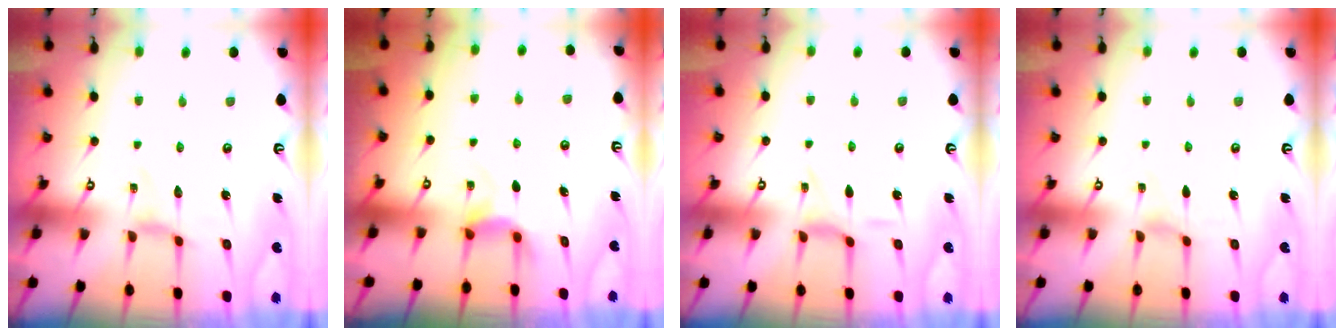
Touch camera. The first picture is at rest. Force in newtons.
{"total": 4.8, "press": 4.8, "slide": 0.5}
{"total": 2.9, "press": 2.8, "slide": 0.7}
{"total": 0.0}